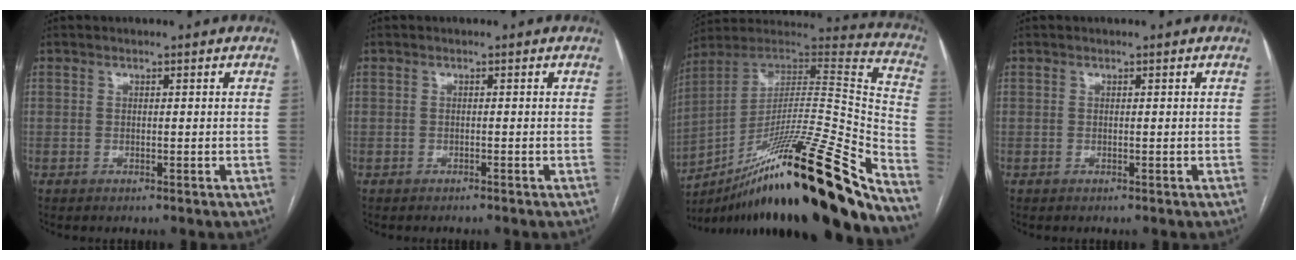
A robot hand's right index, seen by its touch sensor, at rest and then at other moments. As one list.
[{"total": 0.6, "force": [-0.6, 0.0, 0.2], "torque": [-0.005, -0.001, -0.009]}, {"total": 34.5, "force": [-22.8, 2.2, 25.7], "torque": [-0.336, -0.014, -0.369]}, {"total": 0.0}]